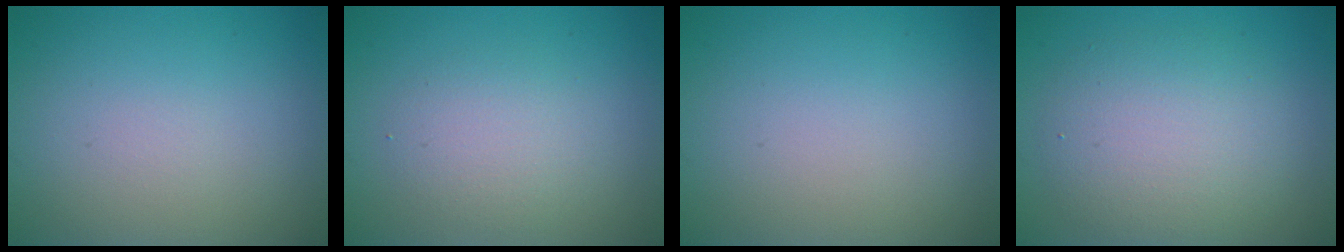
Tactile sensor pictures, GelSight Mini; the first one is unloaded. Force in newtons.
{"total": 2.5, "press": 2.5, "slide": 0.2}
{"total": 0.0}
{"total": 5.3, "press": 5.3, "slide": 0.6}